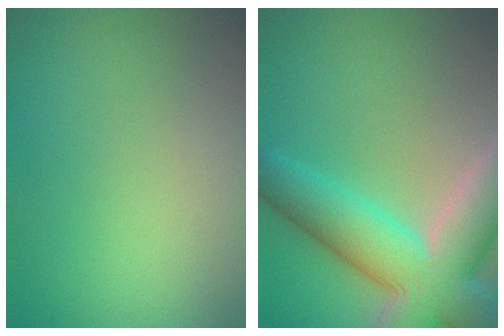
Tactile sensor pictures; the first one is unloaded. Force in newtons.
{"total": 10.7, "press": 10.7, "slide": 0.7}